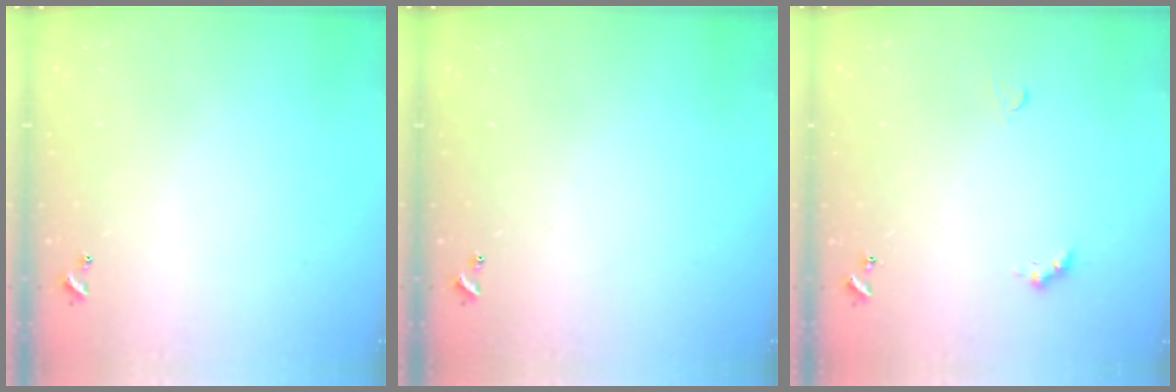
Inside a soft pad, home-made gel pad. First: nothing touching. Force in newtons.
{"total": 0.0}
{"total": 2.4, "press": 2.3, "slide": 0.5}